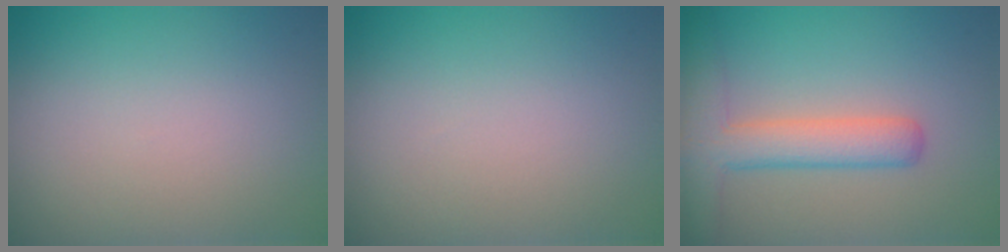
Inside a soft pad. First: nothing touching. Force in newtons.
{"total": 0.0}
{"total": 5.2, "press": 5.2, "slide": 0.2}